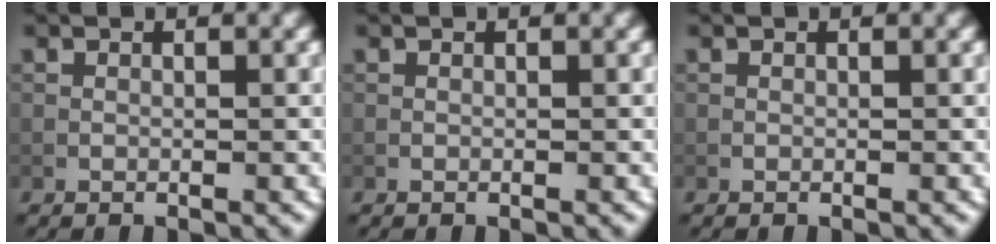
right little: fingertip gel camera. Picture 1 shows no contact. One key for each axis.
{"total": 0.0}
{"total": 0.0}